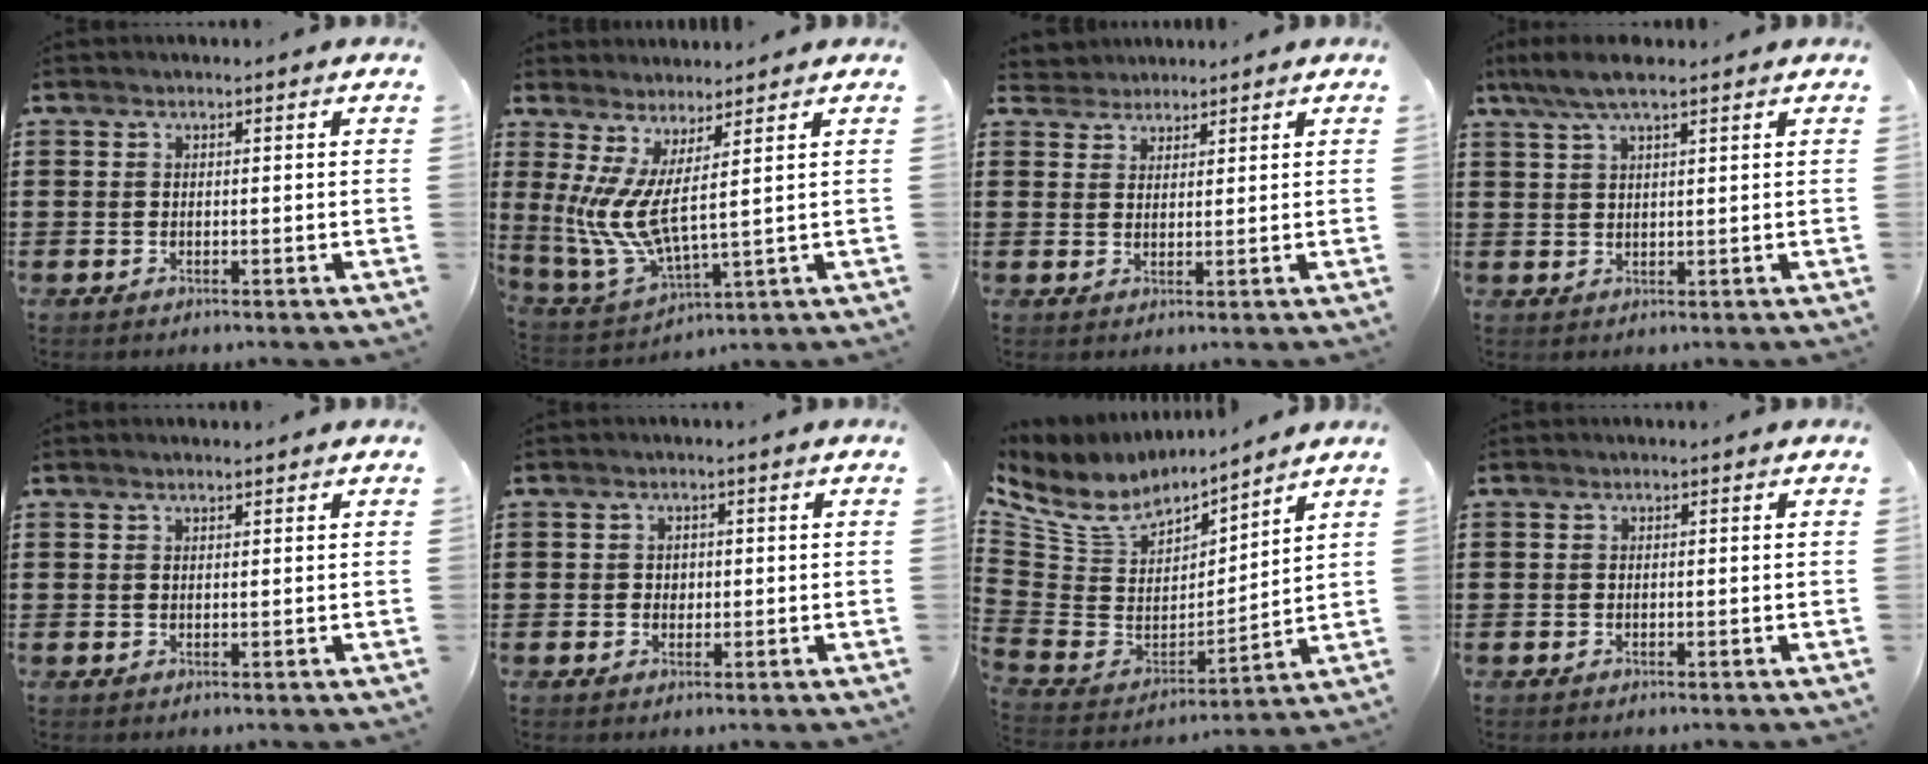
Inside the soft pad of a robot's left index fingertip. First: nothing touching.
{"total": 6.8, "force": [2.6, 0.9, 6.2], "torque": [-0.156, -0.043, 0.044]}
{"total": 2.3, "force": [2.1, 0.9, -0.5], "torque": [0.000, 0.004, 0.041]}
{"total": 5.2, "force": [3.7, 0.8, 3.5], "torque": [-0.076, -0.001, 0.067]}
{"total": 0.8, "force": [0.7, 0.0, 0.5], "torque": [-0.010, -0.001, 0.013]}
{"total": 1.3, "force": [0.1, 1.2, 0.5], "torque": [-0.012, 0.006, 0.001]}
{"total": 7.9, "force": [5.7, 4.1, 3.6], "torque": [-0.111, -0.044, 0.101]}
{"total": 0.0}